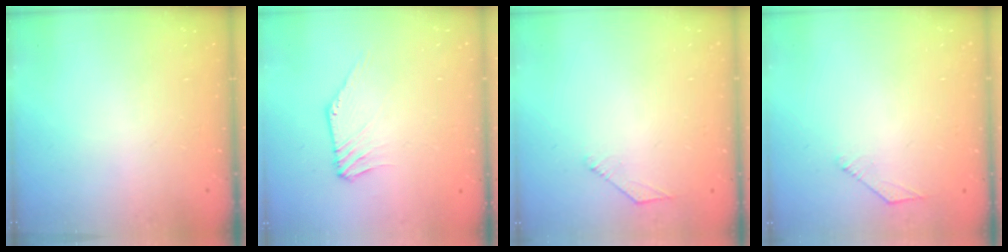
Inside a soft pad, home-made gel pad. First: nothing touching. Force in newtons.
{"total": 1.7, "press": 1.7, "slide": 0.2}
{"total": 3.0, "press": 2.9, "slide": 0.7}
{"total": 3.0, "press": 2.9, "slide": 0.7}